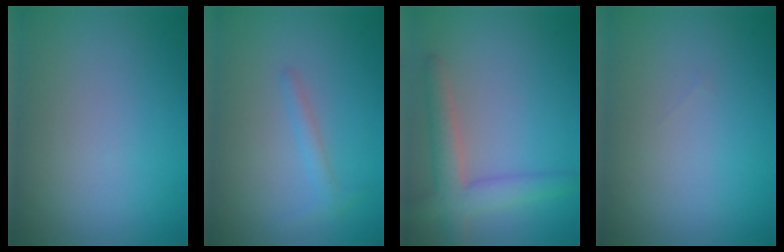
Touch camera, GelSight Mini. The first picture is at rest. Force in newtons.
{"total": 1.3, "press": 1.3, "slide": 0.1}
{"total": 4.0, "press": 4.0, "slide": 0.3}
{"total": 0.0}